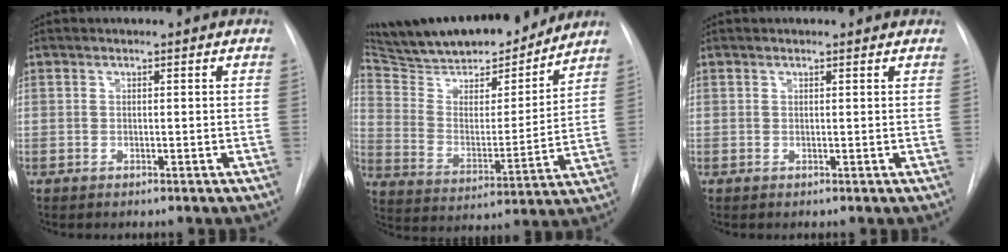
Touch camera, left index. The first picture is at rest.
{"total": 22.9, "force": [20.6, 4.8, 8.9], "torque": [-0.154, -0.003, 0.317]}
{"total": 1.3, "force": [1.2, 0.3, 0.3], "torque": [-0.013, 0.009, 0.013]}